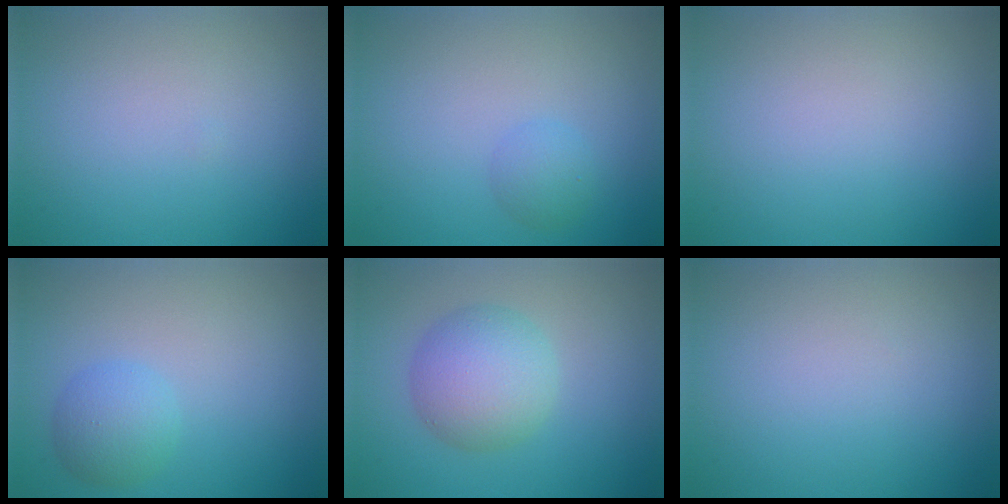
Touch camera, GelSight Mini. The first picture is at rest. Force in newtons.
{"total": 1.6, "press": 1.5, "slide": 0.1}
{"total": 0.0}
{"total": 2.8, "press": 2.8, "slide": 0.1}
{"total": 5.2, "press": 5.2, "slide": 0.0}
{"total": 0.0}